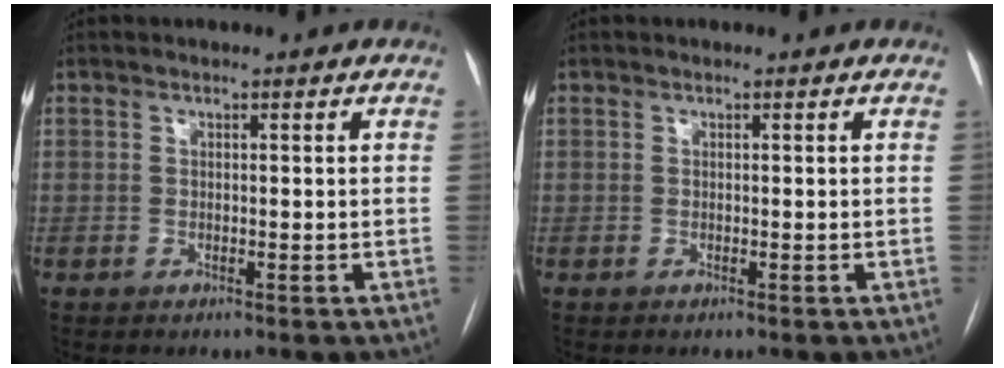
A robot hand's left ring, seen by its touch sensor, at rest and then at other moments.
{"total": 0.0}